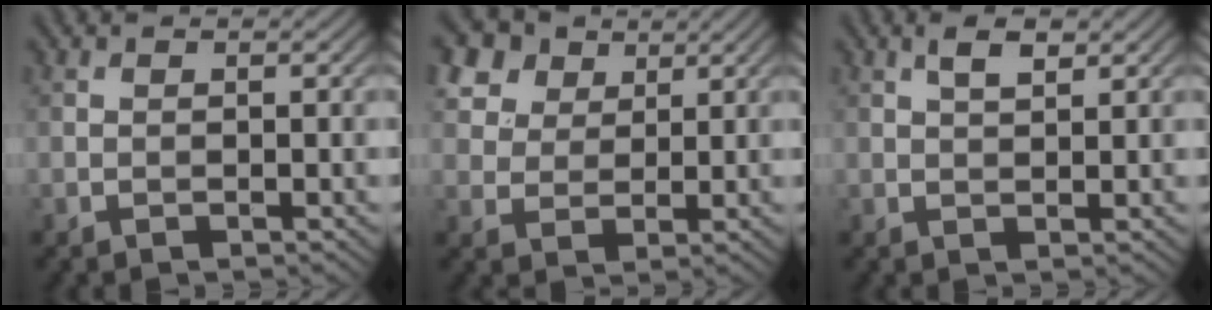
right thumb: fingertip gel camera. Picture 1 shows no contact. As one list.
[{"total": 9.6, "force": [5.9, 6.3, 4.3], "torque": [-0.164, 0.012, 0.117]}, {"total": 2.4, "force": [1.3, 0.9, 1.9], "torque": [-0.037, 0.004, 0.024]}]